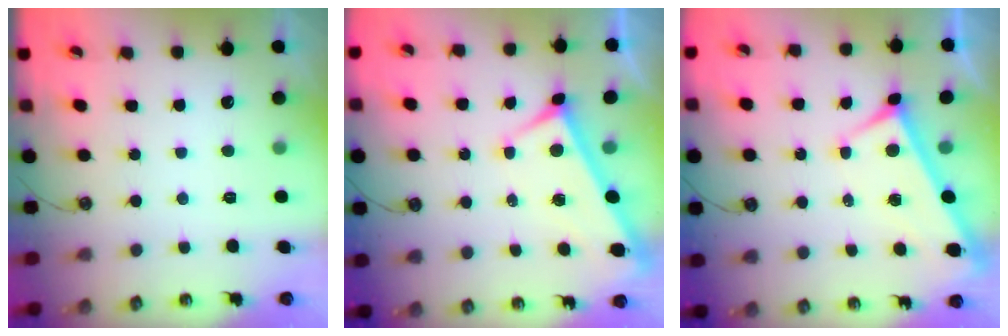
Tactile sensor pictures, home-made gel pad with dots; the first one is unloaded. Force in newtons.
{"total": 2.4, "press": 2.3, "slide": 0.6}
{"total": 2.4, "press": 2.3, "slide": 0.6}